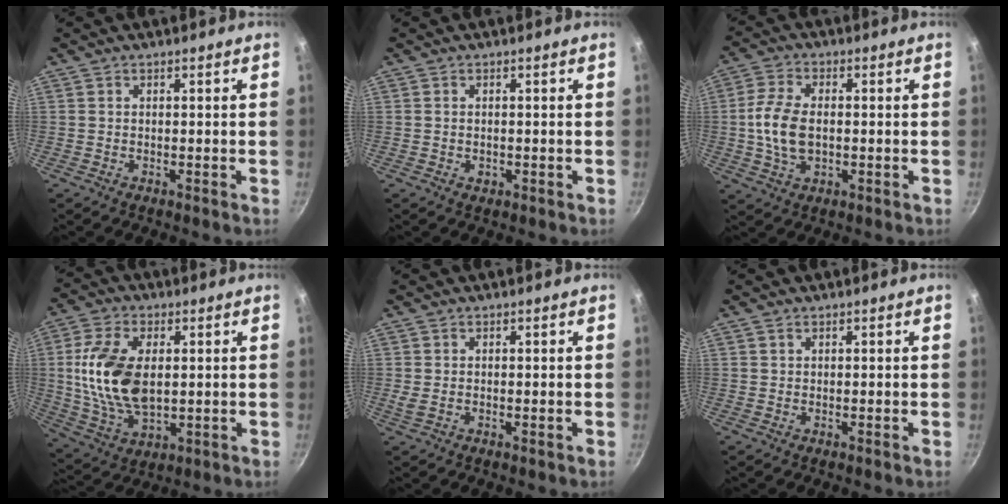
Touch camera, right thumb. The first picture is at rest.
{"total": 1.1, "force": [-0.2, 0.9, 0.6], "torque": [-0.008, 0.000, -0.003]}
{"total": 8.9, "force": [-0.3, 5.4, 7.1], "torque": [-0.142, 0.014, -0.008]}
{"total": 15.8, "force": [1.7, 9.1, 12.8], "torque": [-0.236, -0.007, 0.039]}
{"total": 1.3, "force": [0.3, 0.7, 1.0], "torque": [-0.021, -0.002, 0.007]}
{"total": 0.5, "force": [0.3, 0.4, 0.1], "torque": [0.001, 0.001, 0.006]}